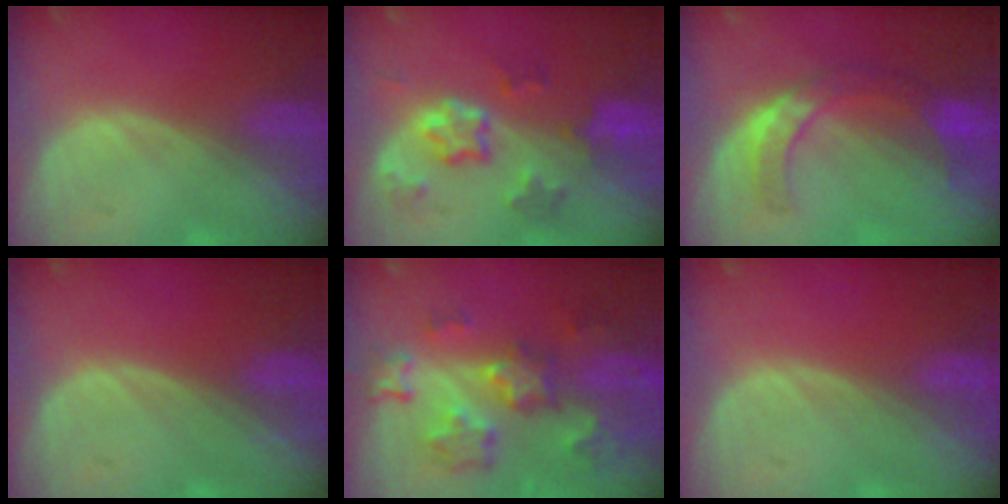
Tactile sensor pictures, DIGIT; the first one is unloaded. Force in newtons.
{"total": 7.1, "press": 6.3, "slide": 3.4}
{"total": 7.6, "press": 6.7, "slide": 3.6}
{"total": 0.0}
{"total": 9.2, "press": 8.1, "slide": 4.4}
{"total": 0.0}